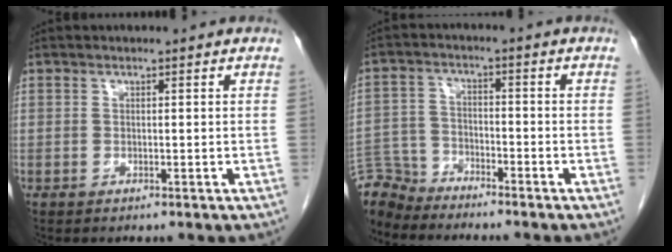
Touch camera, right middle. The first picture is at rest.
{"total": 6.4, "force": [-6.3, 1.2, -0.7], "torque": [0.013, 0.003, -0.124]}